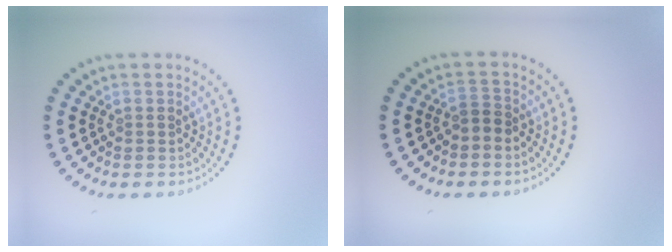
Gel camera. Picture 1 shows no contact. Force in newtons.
{"total": 1.3, "press": 1.0, "slide": 0.8}